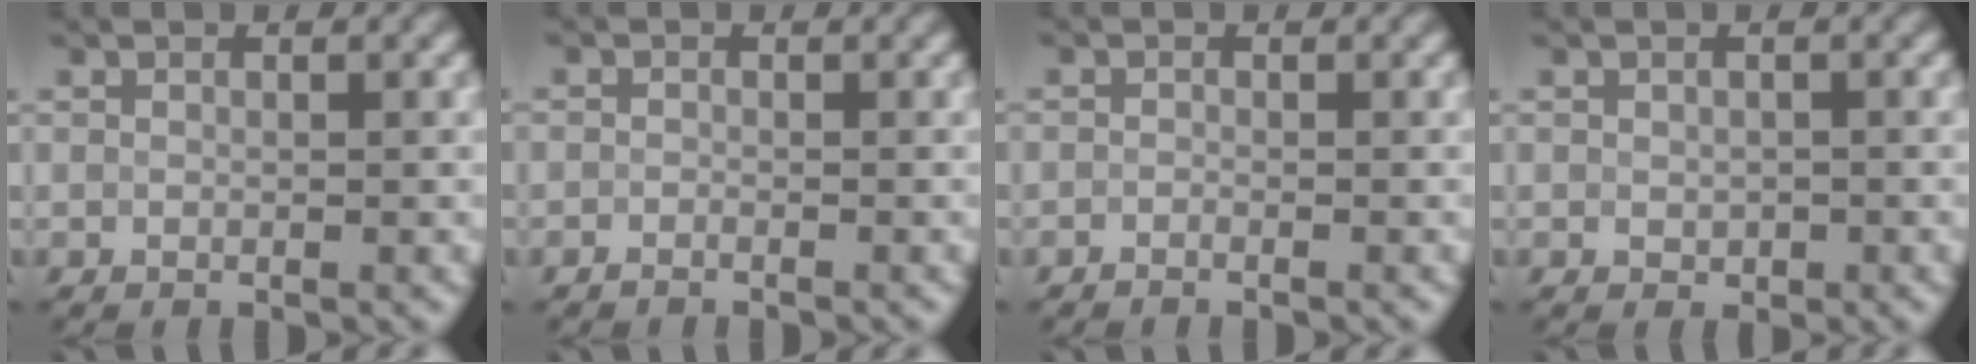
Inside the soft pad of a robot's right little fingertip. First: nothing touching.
{"total": 1.4, "force": [-1.1, 0.8, -0.4], "torque": [0.015, 0.000, -0.024]}
{"total": 1.1, "force": [-0.9, 0.6, -0.4], "torque": [0.012, -0.002, -0.019]}
{"total": 0.7, "force": [-0.1, 0.6, 0.4], "torque": [-0.006, -0.003, 0.002]}